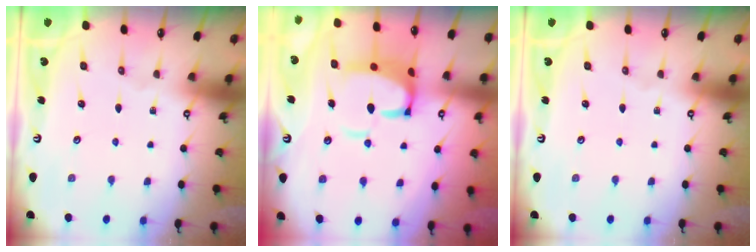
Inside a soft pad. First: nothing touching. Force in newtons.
{"total": 8.4, "press": 8.3, "slide": 1.4}
{"total": 0.0}